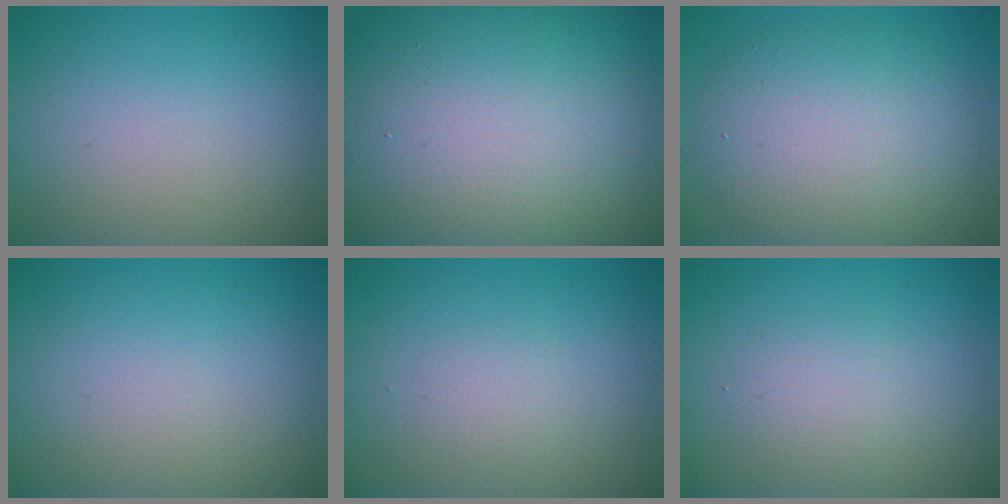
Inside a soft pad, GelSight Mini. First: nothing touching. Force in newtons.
{"total": 21.1, "press": 21.1, "slide": 1.1}
{"total": 7.5, "press": 7.5, "slide": 0.7}
{"total": 0.0}
{"total": 1.1, "press": 1.1, "slide": 0.0}
{"total": 1.8, "press": 1.8, "slide": 0.1}